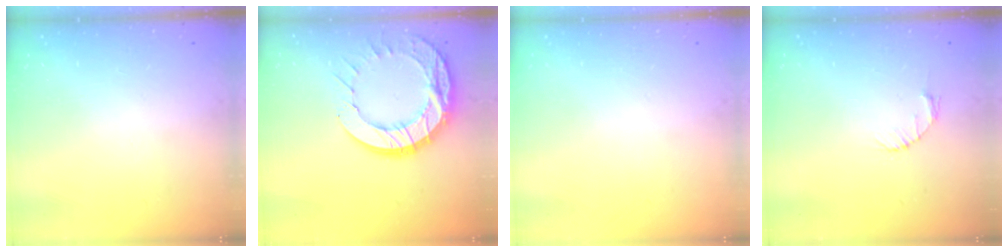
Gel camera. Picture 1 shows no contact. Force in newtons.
{"total": 16.0, "press": 15.9, "slide": 1.3}
{"total": 0.0}
{"total": 2.7, "press": 2.7, "slide": 0.4}